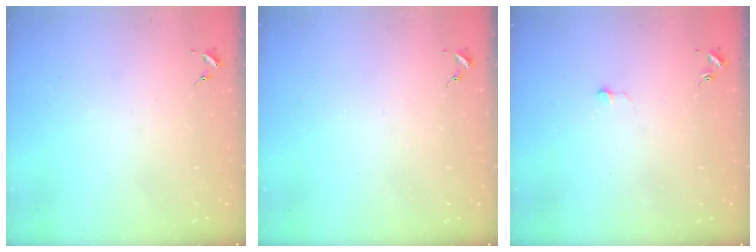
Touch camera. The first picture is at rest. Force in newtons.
{"total": 0.0}
{"total": 3.5, "press": 3.5, "slide": 0.2}